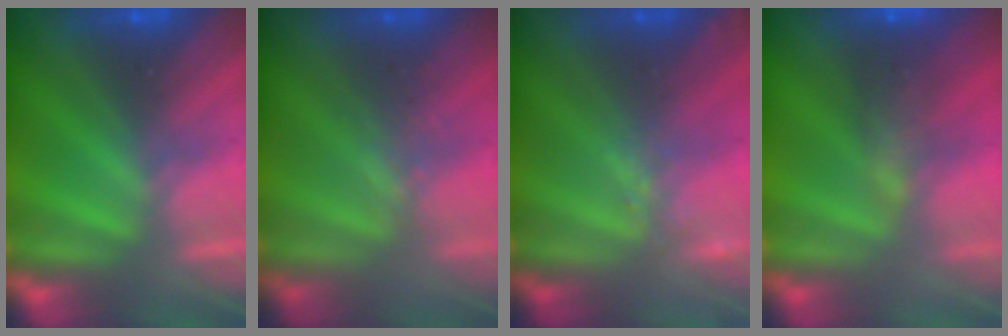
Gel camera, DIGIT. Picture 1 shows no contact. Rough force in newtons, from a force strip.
{"total": 2.5}
{"total": 1.6}
{"total": 7.8}